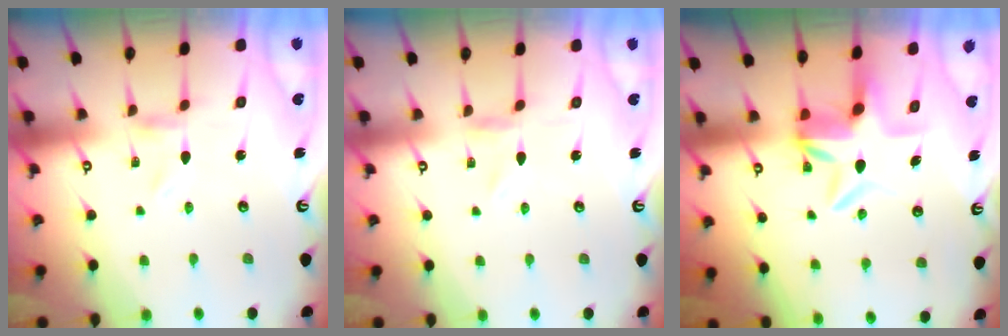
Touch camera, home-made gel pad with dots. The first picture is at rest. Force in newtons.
{"total": 0.0}
{"total": 7.0, "press": 6.5, "slide": 2.4}